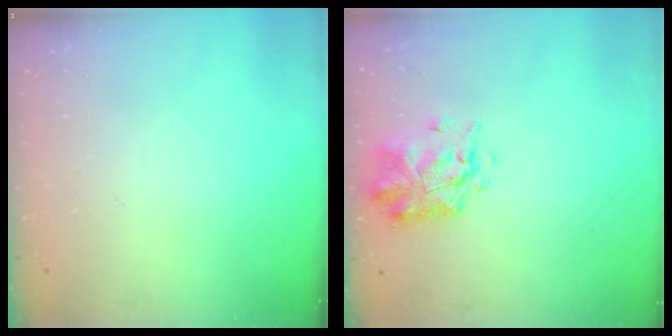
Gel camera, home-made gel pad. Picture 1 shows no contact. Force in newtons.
{"total": 3.0, "press": 2.8, "slide": 1.0}